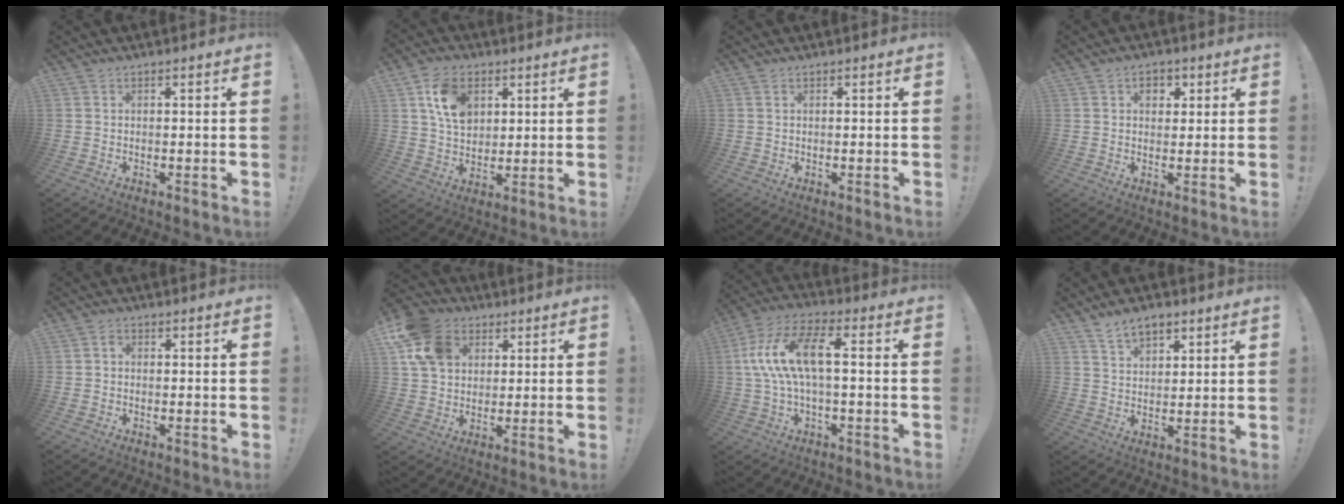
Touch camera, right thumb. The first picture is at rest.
{"total": 12.1, "force": [4.9, 8.8, 6.7], "torque": [-0.107, -0.006, 0.097]}
{"total": 0.0}
{"total": 4.1, "force": [1.9, 3.0, 2.1], "torque": [-0.011, -0.006, 0.026]}
{"total": 1.2, "force": [-0.5, 1.0, 0.5], "torque": [-0.009, 0.004, -0.010]}
{"total": 13.9, "force": [5.6, 10.7, 6.8], "torque": [-0.114, -0.018, 0.113]}
{"total": 14.3, "force": [1.5, 5.7, 13.1], "torque": [-0.255, 0.007, 0.022]}
{"total": 6.4, "force": [4.8, 3.1, 2.9], "torque": [-0.055, -0.019, 0.090]}